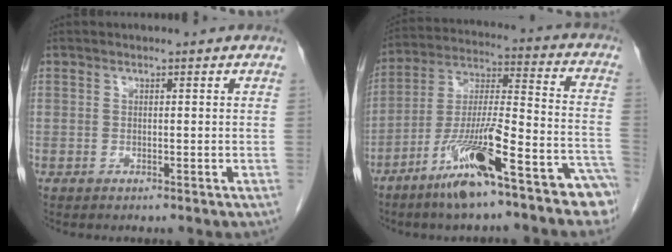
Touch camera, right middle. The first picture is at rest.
{"total": 17.2, "force": [-11.2, 2.4, 12.8], "torque": [-0.216, 0.019, -0.188]}